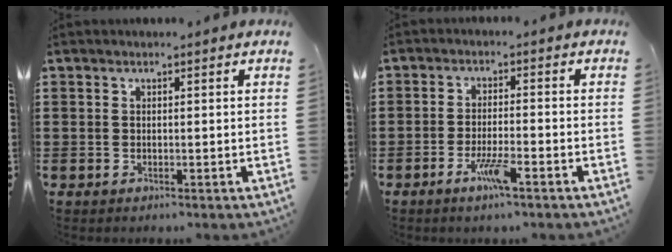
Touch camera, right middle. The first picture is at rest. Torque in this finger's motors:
{"motor_torque": [1.17, -0.34, 0.15, 0.10]}